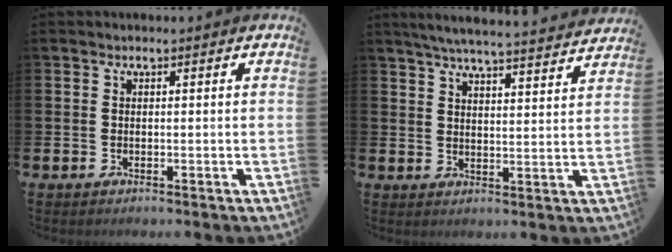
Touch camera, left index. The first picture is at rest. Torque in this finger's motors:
{"motor_torque": [0.90, -1.24, 0.34, 0.13]}